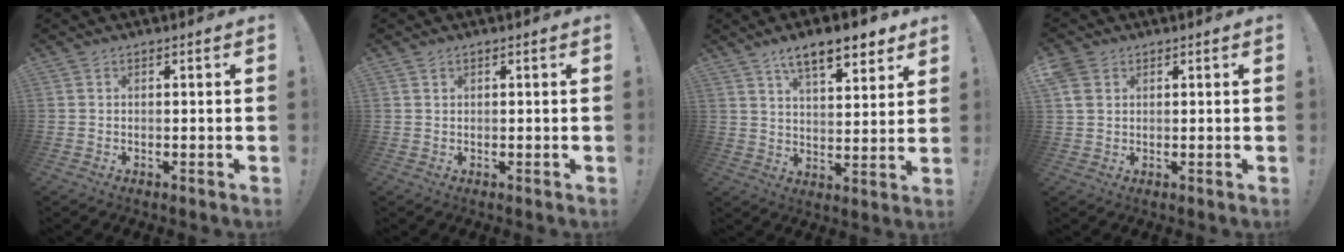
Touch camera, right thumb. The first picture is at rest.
{"total": 0.8, "force": [0.6, 0.4, 0.3], "torque": [-0.003, -0.001, 0.012]}
{"total": 11.2, "force": [7.6, 3.7, 7.4], "torque": [-0.118, -0.037, 0.130]}
{"total": 4.2, "force": [2.0, 3.2, 1.8], "torque": [-0.033, 0.001, 0.041]}